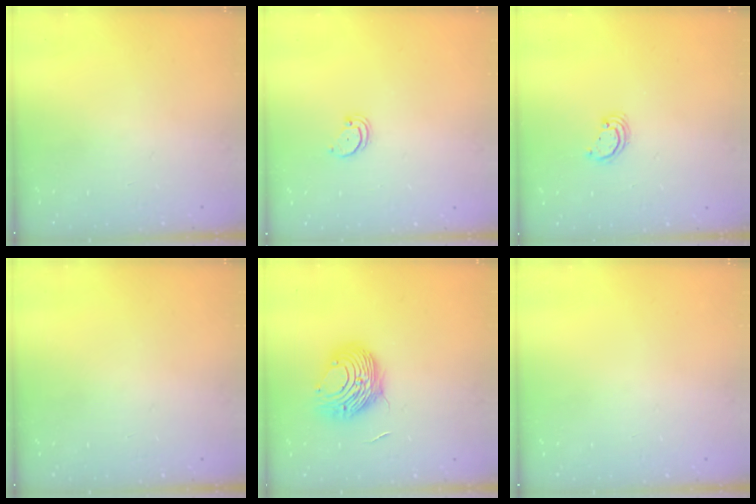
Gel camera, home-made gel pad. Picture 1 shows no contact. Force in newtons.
{"total": 1.5, "press": 1.5, "slide": 0.2}
{"total": 2.8, "press": 2.8, "slide": 0.2}
{"total": 0.0}
{"total": 9.9, "press": 9.9, "slide": 0.7}
{"total": 0.0}